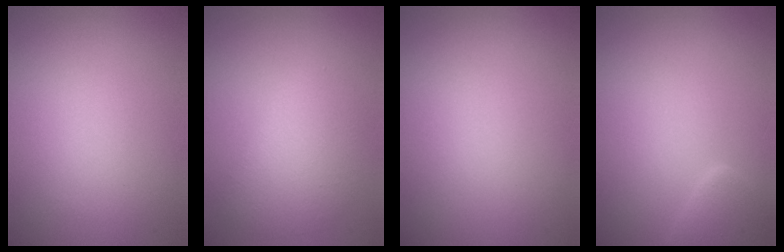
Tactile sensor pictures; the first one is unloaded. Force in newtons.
{"total": 3.5, "press": 3.5, "slide": 0.1}
{"total": 0.0}
{"total": 2.3, "press": 2.3, "slide": 0.2}